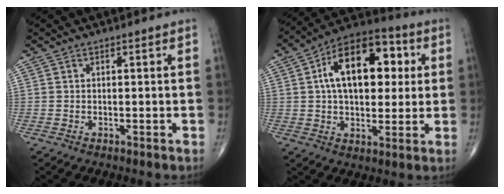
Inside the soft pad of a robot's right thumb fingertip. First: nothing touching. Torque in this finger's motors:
{"motor_torque": [0.93, 3.84, 1.17, -0.03, 0.16]}